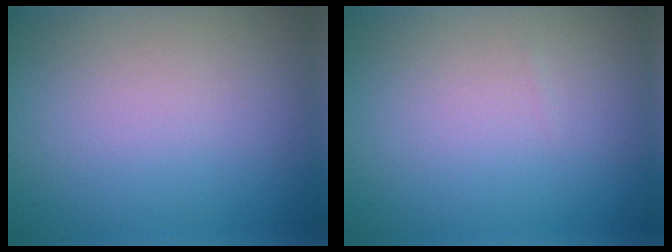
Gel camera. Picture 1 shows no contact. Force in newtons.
{"total": 0.0}